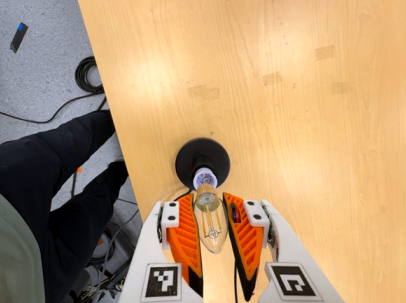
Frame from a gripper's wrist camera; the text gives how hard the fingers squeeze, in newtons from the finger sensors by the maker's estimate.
{"total": 19.7, "left": 21.1, "right": 18.4}